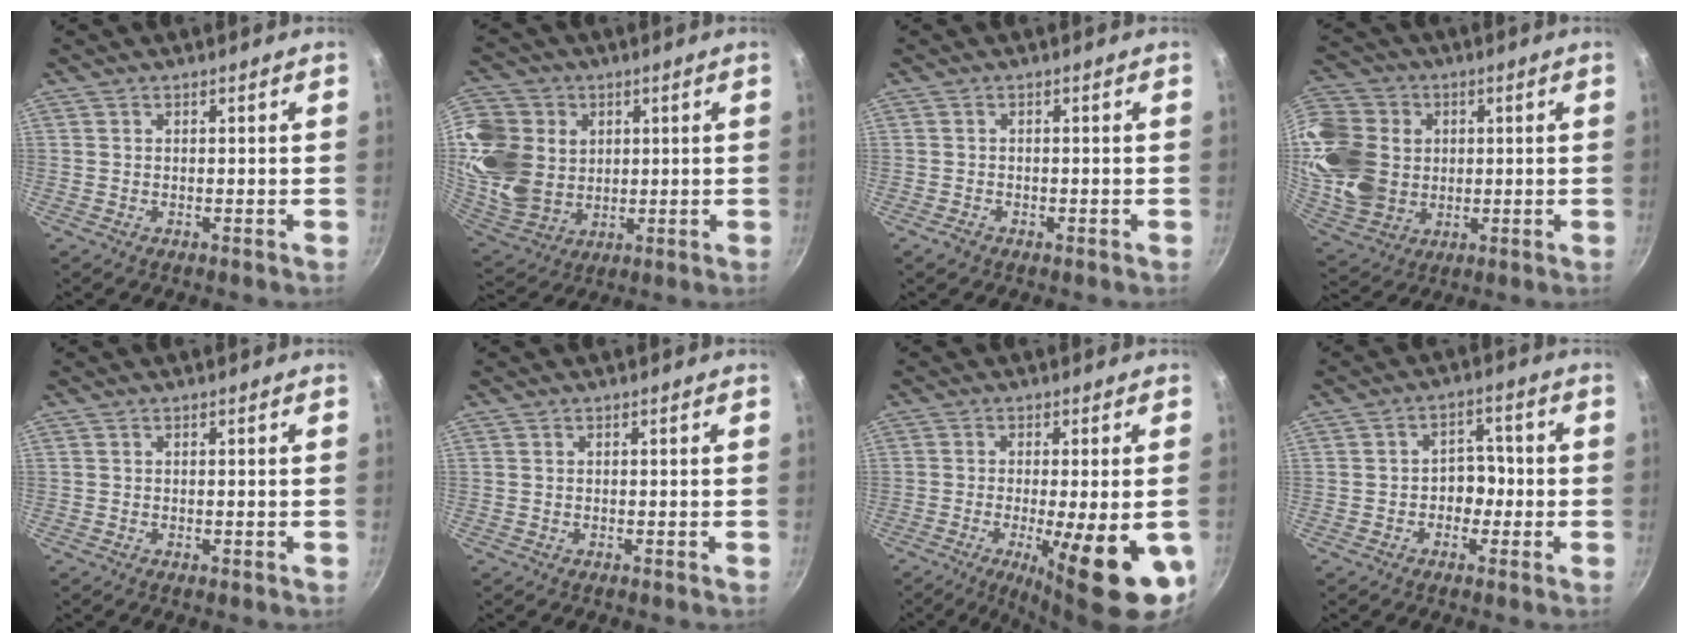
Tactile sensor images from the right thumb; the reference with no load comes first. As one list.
[{"total": 19.9, "force": [4.8, 16.2, 10.6], "torque": [-0.214, -0.017, 0.103]}, {"total": 1.7, "force": [-1.0, 1.0, 0.8], "torque": [-0.018, 0.008, -0.017]}, {"total": 20.4, "force": [3.0, 16.9, 11.0], "torque": [-0.225, 0.001, 0.067]}, {"total": 0.0}, {"total": 0.0}, {"total": 16.9, "force": [-5.2, 4.5, 15.4], "torque": [-0.204, -0.010, -0.066]}, {"total": 4.8, "force": [-1.1, 3.8, 2.7], "torque": [0.009, 0.019, -0.022]}]